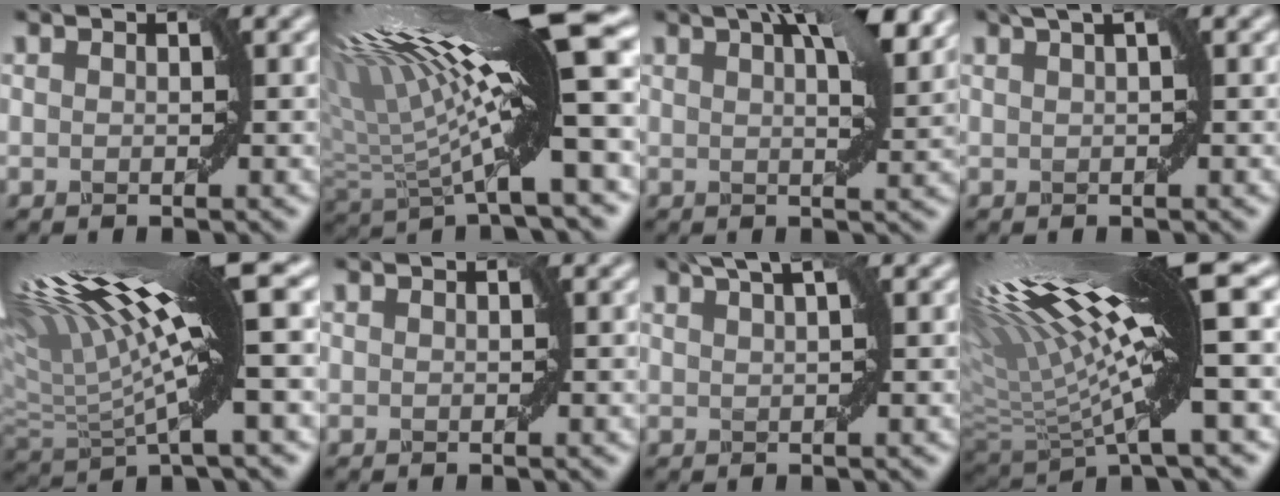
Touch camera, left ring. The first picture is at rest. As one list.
[{"total": 16.7, "force": [5.3, 3.3, 15.5], "torque": [-0.269, 0.019, 0.095]}, {"total": 7.3, "force": [4.0, 2.1, 5.7], "torque": [-0.062, 0.027, 0.044]}, {"total": 2.3, "force": [1.2, 0.3, 1.9], "torque": [-0.025, -0.003, 0.013]}, {"total": 15.7, "force": [6.0, 3.6, 14.0], "torque": [-0.267, 0.025, 0.107]}, {"total": 0.0}, {"total": 3.9, "force": [2.4, 1.1, 2.8], "torque": [-0.032, 0.014, 0.017]}, {"total": 17.2, "force": [6.1, 3.6, 15.6], "torque": [-0.288, 0.021, 0.113]}]